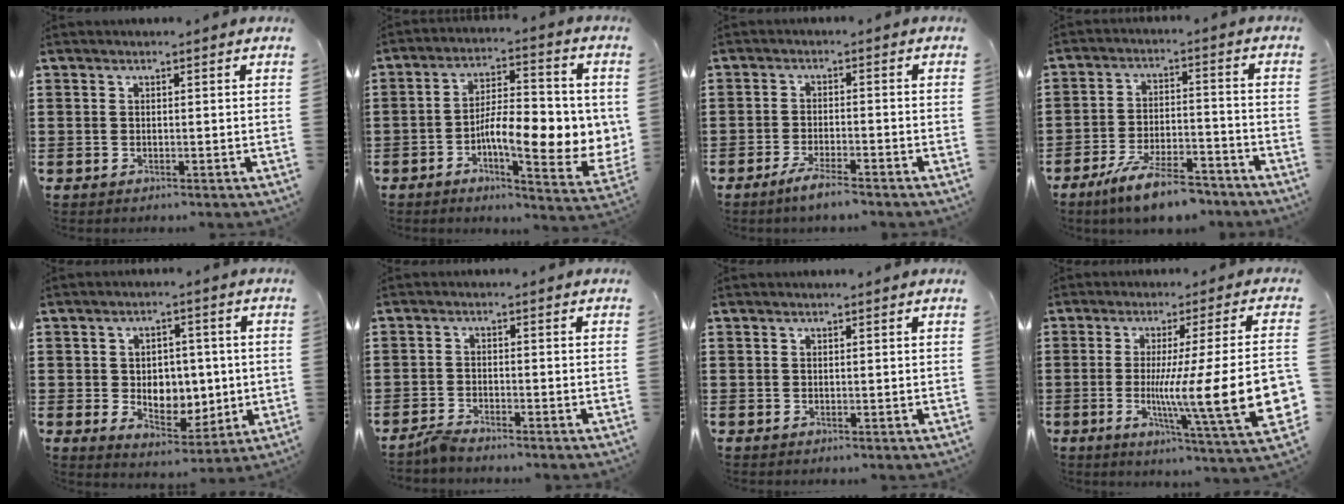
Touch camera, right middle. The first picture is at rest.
{"total": 10.1, "force": [-1.6, 3.2, 9.5], "torque": [-0.161, -0.024, -0.031]}
{"total": 3.4, "force": [-2.7, 0.1, 2.0], "torque": [-0.041, -0.001, -0.051]}
{"total": 8.7, "force": [-7.3, 1.4, 4.6], "torque": [-0.090, 0.007, -0.139]}
{"total": 5.6, "force": [0.4, 4.8, 2.9], "torque": [-0.051, 0.002, 0.004]}
{"total": 2.1, "force": [-2.0, 0.2, 0.7], "torque": [-0.022, 0.002, -0.042]}
{"total": 0.0}
{"total": 15.7, "force": [-3.2, 1.3, 15.3], "torque": [-0.277, -0.022, -0.053]}